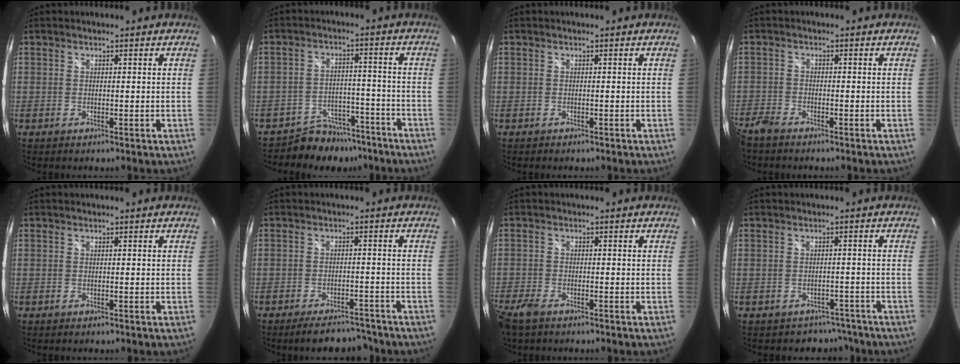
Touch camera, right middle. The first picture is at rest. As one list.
[{"total": 8.9, "force": [-7.6, 4.6, 0.8], "torque": [-0.020, 0.022, -0.105]}, {"total": 0.8, "force": [-0.8, 0.3, 0.2], "torque": [-0.009, -0.003, -0.013]}, {"total": 4.8, "force": [-4.2, 1.6, 1.9], "torque": [-0.057, -0.018, -0.086]}, {"total": 0.0}, {"total": 7.4, "force": [-6.5, 2.4, 2.6], "torque": [-0.057, 0.004, -0.091]}, {"total": 5.7, "force": [-4.2, 2.4, 3.1], "torque": [-0.092, -0.019, -0.085]}, {"total": 5.8, "force": [-4.5, 3.6, 0.5], "torque": [-0.014, 0.012, -0.054]}]